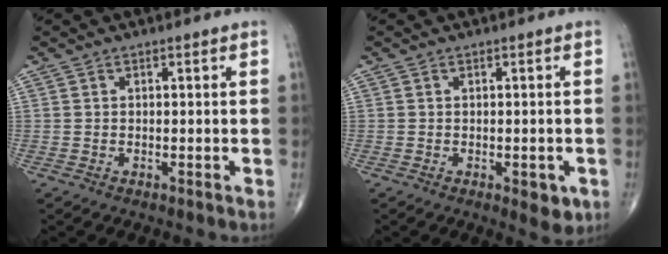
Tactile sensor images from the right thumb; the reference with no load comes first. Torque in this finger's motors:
{"motor_torque": [-0.25, 0.07, -0.10, -0.05, 0.12]}